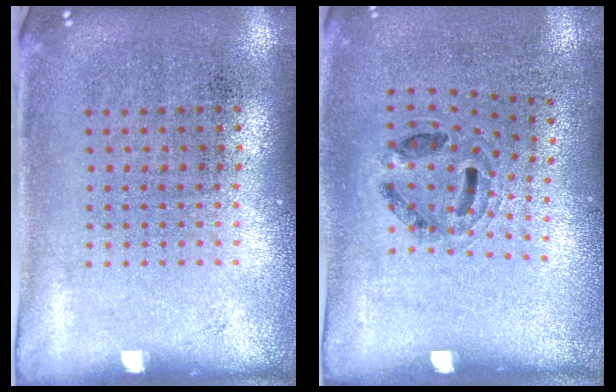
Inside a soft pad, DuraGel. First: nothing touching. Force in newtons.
{"total": 1.0, "press": 0.8, "slide": 0.6}